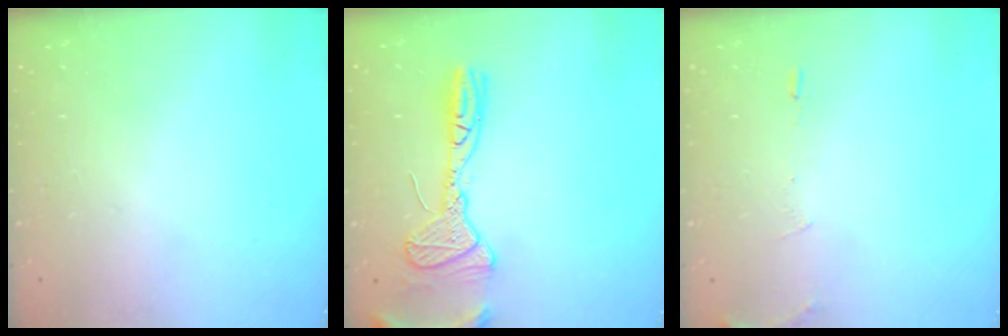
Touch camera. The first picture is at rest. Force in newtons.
{"total": 14.6, "press": 14.4, "slide": 2.2}
{"total": 6.1, "press": 5.9, "slide": 1.7}